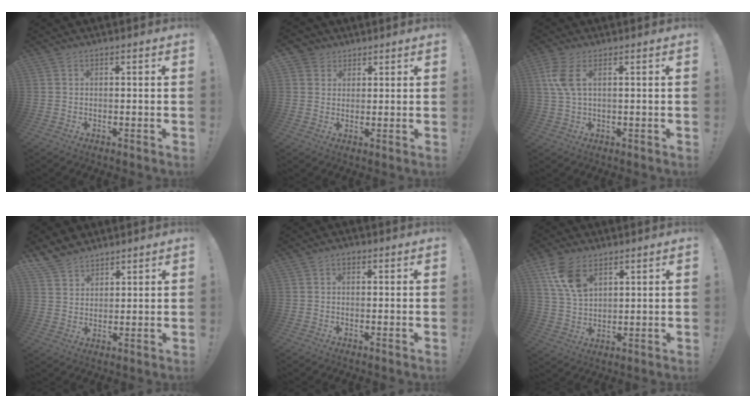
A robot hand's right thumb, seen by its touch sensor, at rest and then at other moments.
{"total": 4.2, "force": [2.5, 3.3, 0.6], "torque": [-0.010, -0.011, 0.049]}
{"total": 6.3, "force": [2.0, 2.5, 5.4], "torque": [-0.120, -0.002, 0.038]}
{"total": 6.9, "force": [5.7, 3.6, 1.3], "torque": [-0.024, -0.041, 0.113]}
{"total": 1.4, "force": [0.3, 1.0, 0.9], "torque": [-0.009, 0.001, 0.005]}
{"total": 11.0, "force": [6.1, 6.4, 6.6], "torque": [-0.121, -0.021, 0.118]}